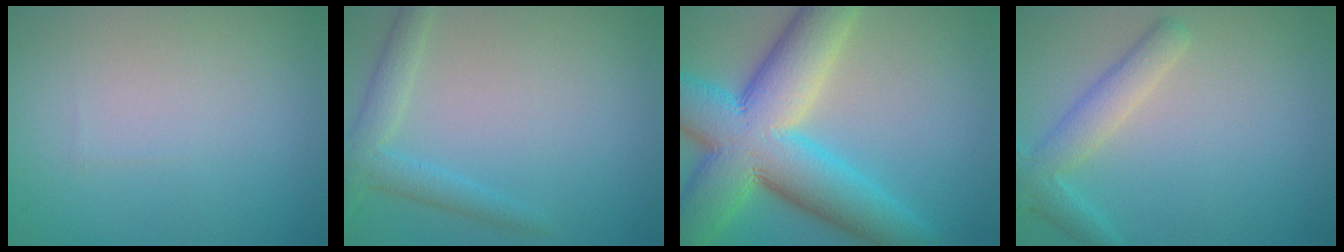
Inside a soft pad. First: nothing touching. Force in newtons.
{"total": 2.7, "press": 2.7, "slide": 0.1}
{"total": 13.3, "press": 13.3, "slide": 0.4}
{"total": 3.1, "press": 3.1, "slide": 0.3}